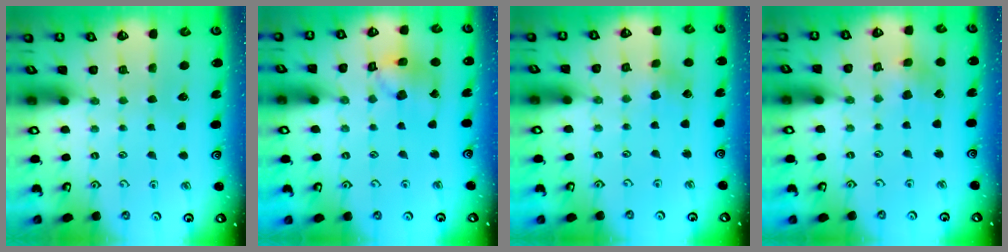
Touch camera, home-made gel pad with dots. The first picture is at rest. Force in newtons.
{"total": 12.3, "press": 12.2, "slide": 1.6}
{"total": 2.5, "press": 2.5, "slide": 0.4}
{"total": 3.5, "press": 3.5, "slide": 0.4}